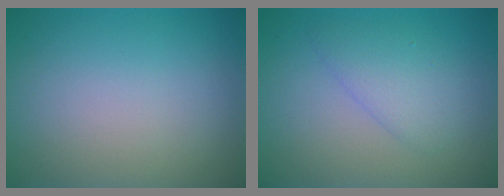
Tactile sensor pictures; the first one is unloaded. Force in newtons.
{"total": 2.5, "press": 2.5, "slide": 0.3}